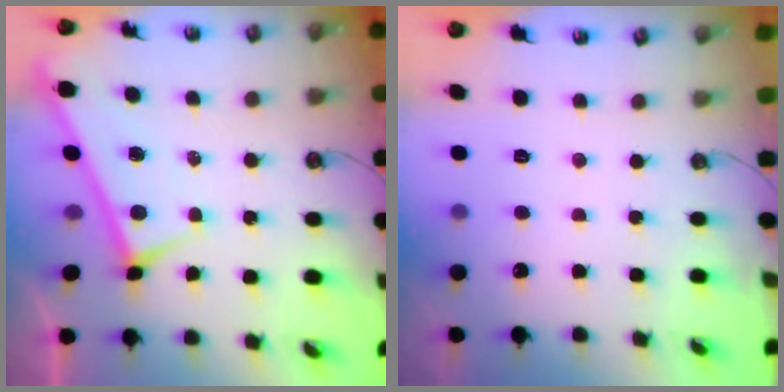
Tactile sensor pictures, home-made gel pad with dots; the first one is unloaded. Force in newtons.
{"total": 0.0}